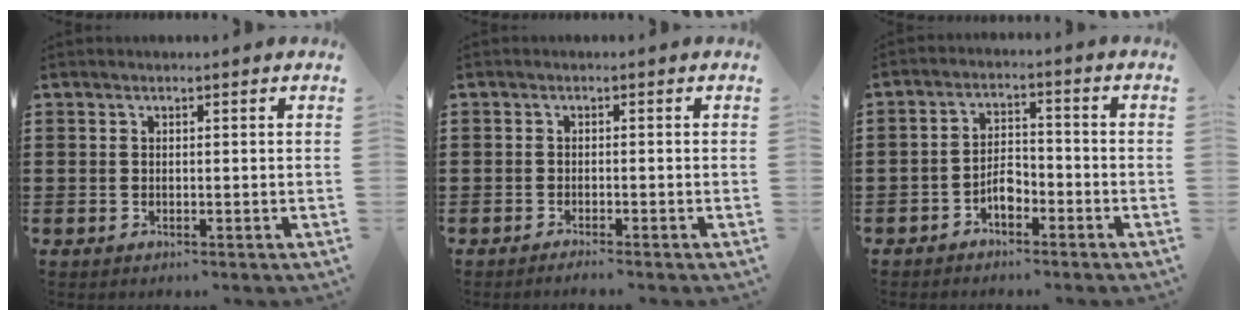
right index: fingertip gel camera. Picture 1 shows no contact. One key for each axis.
{"total": 1.1, "fx": -1.0, "fy": -0.2, "fz": 0.2, "tx": -0.004, "ty": 0.001, "tz": -0.021}
{"total": 3.9, "fx": -2.4, "fy": 1.7, "fz": 2.6, "tx": -0.055, "ty": 0.002, "tz": -0.047}